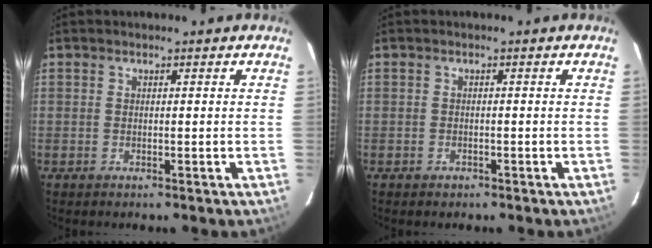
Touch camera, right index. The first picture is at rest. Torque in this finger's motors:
{"motor_torque": [0.13, -0.13, 0.00, 0.00]}